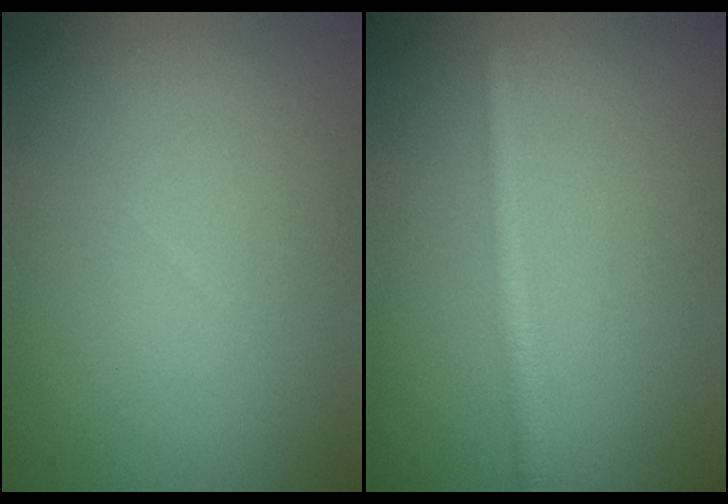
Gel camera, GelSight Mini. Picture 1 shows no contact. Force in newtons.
{"total": 2.1, "press": 2.1, "slide": 0.0}